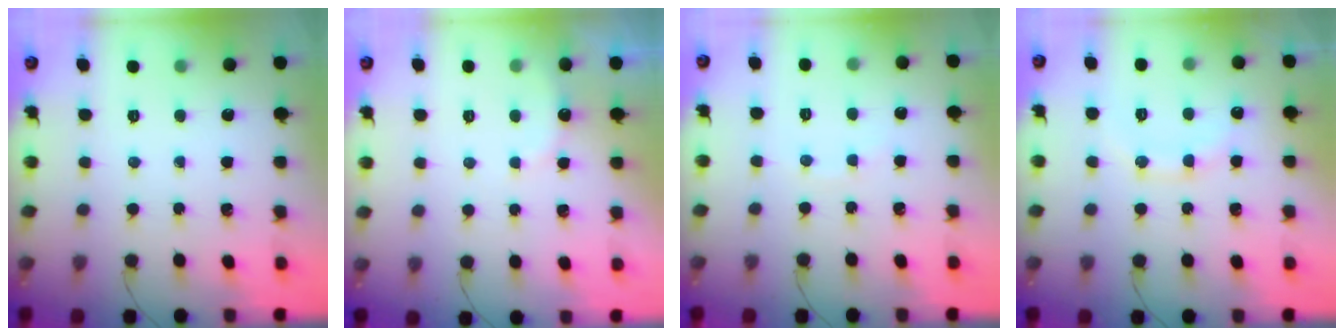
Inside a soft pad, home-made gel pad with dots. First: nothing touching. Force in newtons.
{"total": 6.8, "press": 6.7, "slide": 1.1}
{"total": 2.2, "press": 2.1, "slide": 0.7}
{"total": 11.1, "press": 11.1, "slide": 1.0}